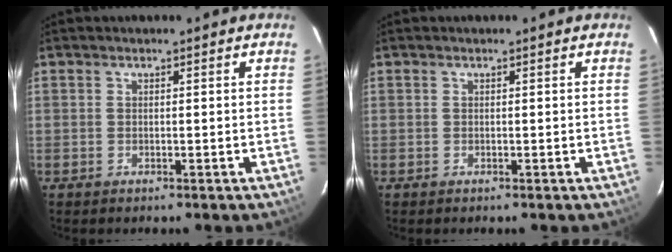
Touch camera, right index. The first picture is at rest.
{"total": 0.0}